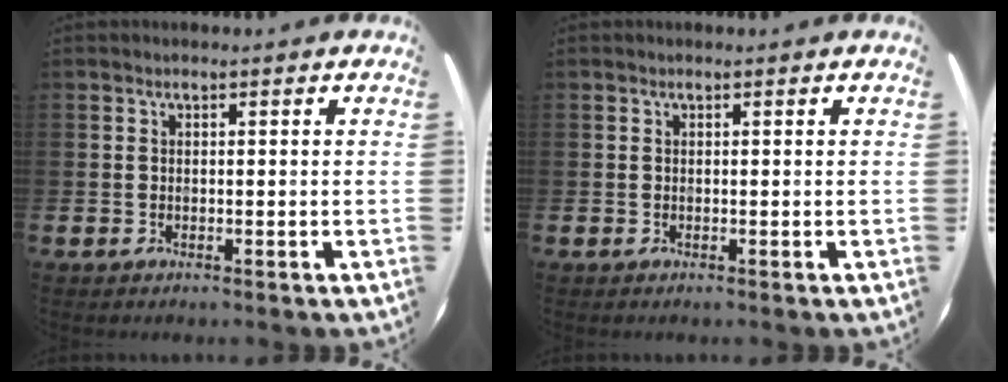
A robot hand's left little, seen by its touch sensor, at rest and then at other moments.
{"total": 0.0}